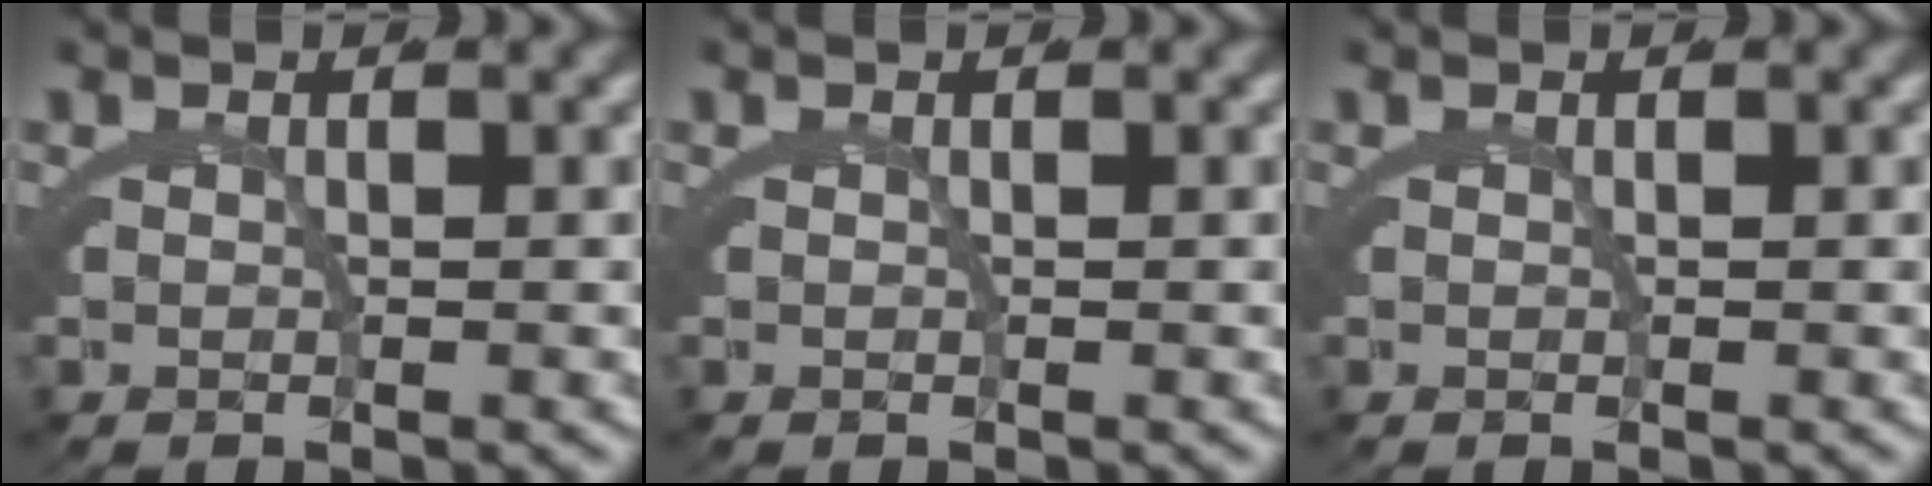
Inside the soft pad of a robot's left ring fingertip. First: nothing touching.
{"total": 0.0}
{"total": 0.0}